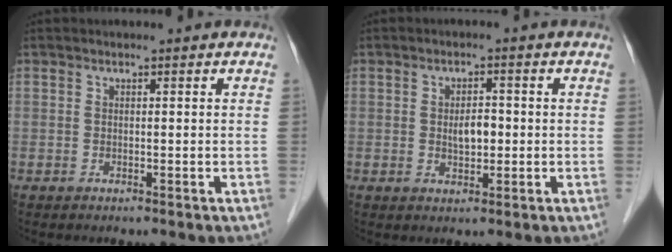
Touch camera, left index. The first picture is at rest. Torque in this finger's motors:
{"motor_torque": [0.20, -0.09, 0.06, 0.02]}